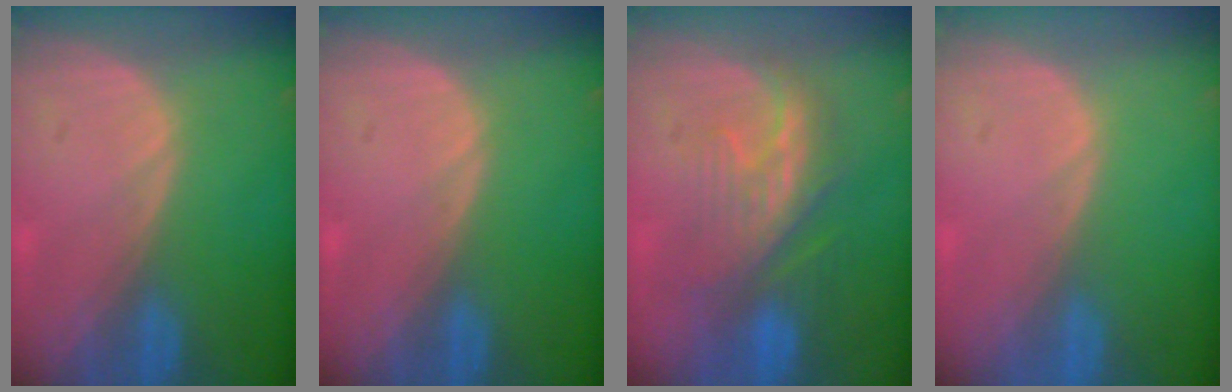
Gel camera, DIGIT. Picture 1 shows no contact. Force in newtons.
{"total": 0.0}
{"total": 8.2, "press": 8.0, "slide": 2.0}
{"total": 0.0}